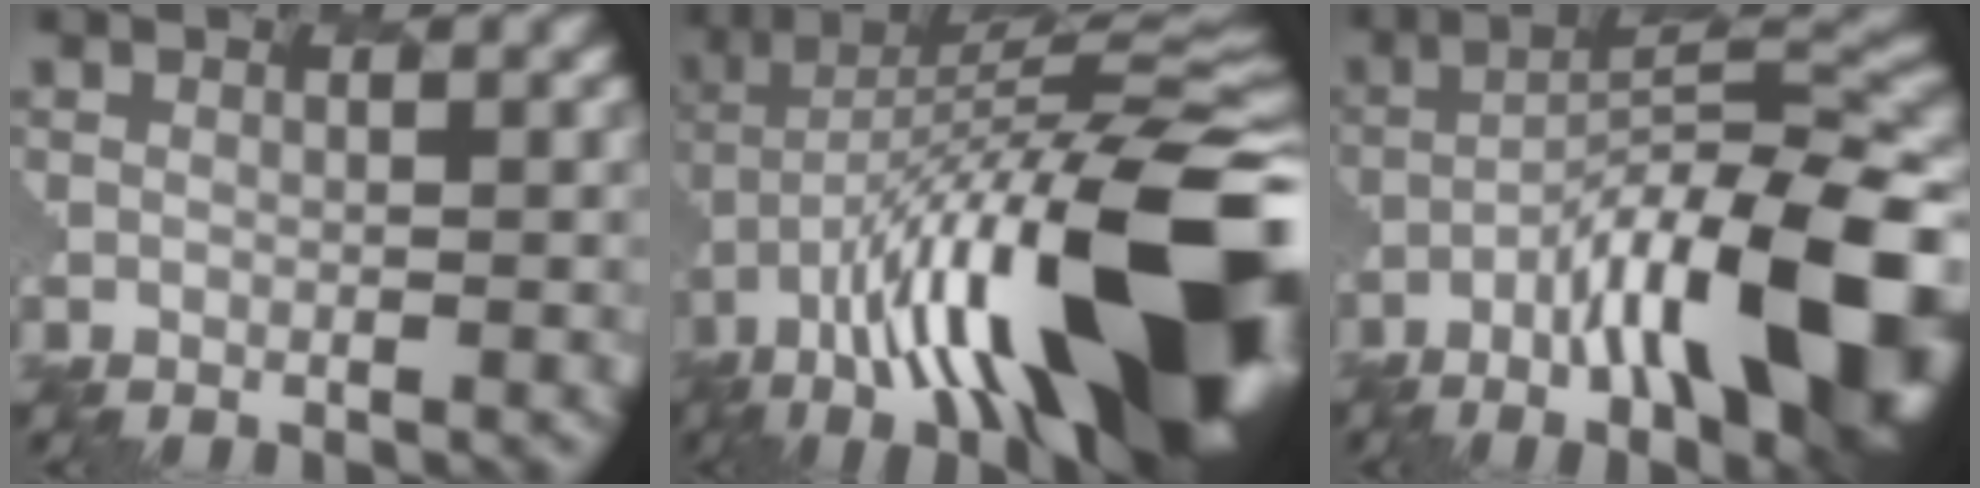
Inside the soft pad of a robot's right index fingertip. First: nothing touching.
{"total": 17.4, "force": [-5.7, 5.6, 15.4], "torque": [-0.260, 0.027, -0.104]}
{"total": 15.2, "force": [-6.0, 4.6, 13.2], "torque": [-0.204, 0.008, -0.103]}